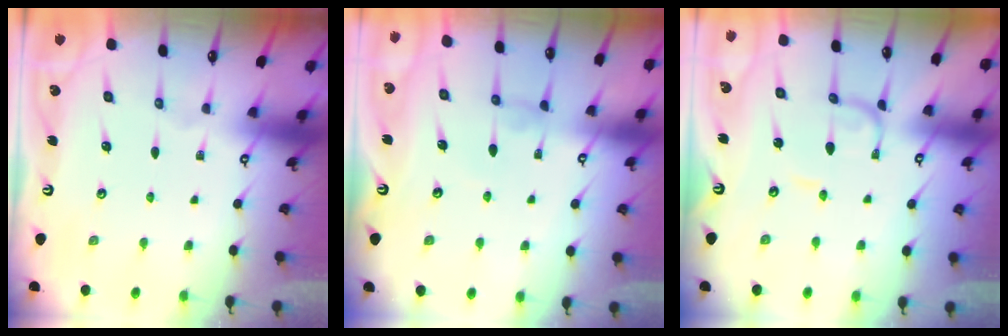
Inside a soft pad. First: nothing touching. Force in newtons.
{"total": 0.0}
{"total": 1.6, "press": 1.6, "slide": 0.1}